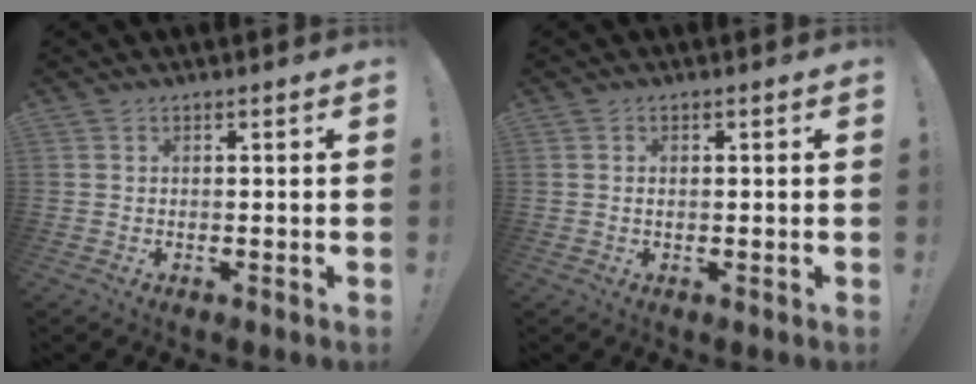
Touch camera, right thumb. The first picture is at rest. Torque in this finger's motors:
{"motor_torque": [-0.12, -0.37, 0.16, -0.02, 0.03]}